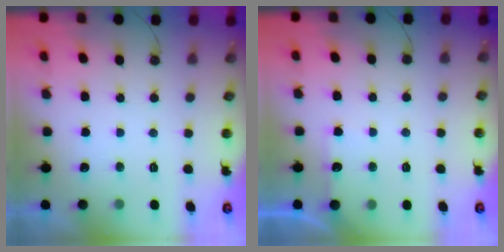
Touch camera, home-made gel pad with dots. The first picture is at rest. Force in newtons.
{"total": 4.3, "press": 4.3, "slide": 0.6}